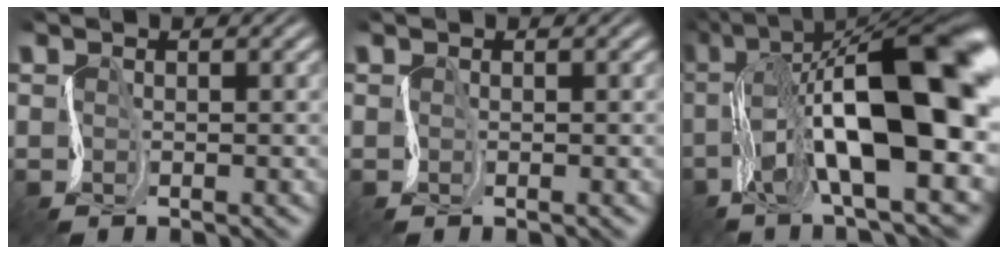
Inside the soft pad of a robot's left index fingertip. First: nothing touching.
{"total": 0.0}
{"total": 17.9, "force": [-0.3, 6.8, 16.6], "torque": [-0.261, 0.021, -0.010]}